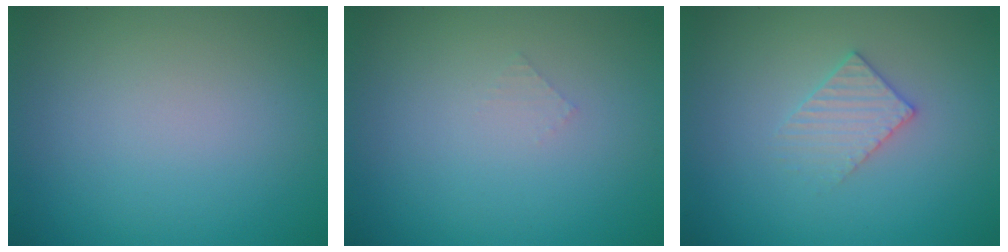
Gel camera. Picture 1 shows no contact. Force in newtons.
{"total": 0.5, "press": 0.5, "slide": 0.1}
{"total": 2.1, "press": 2.0, "slide": 0.3}